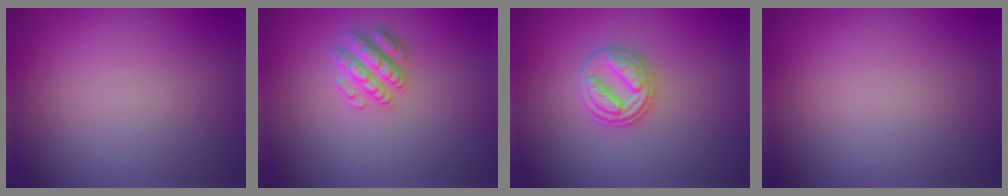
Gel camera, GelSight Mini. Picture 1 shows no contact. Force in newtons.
{"total": 2.6, "press": 2.6, "slide": 0.5}
{"total": 3.1, "press": 3.1, "slide": 0.4}
{"total": 0.0}